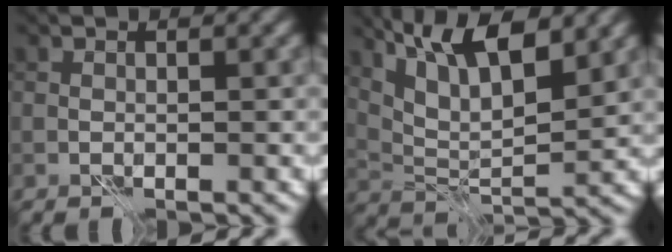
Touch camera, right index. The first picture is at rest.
{"total": 8.7, "force": [5.3, 3.0, 6.3], "torque": [-0.111, 0.010, 0.090]}